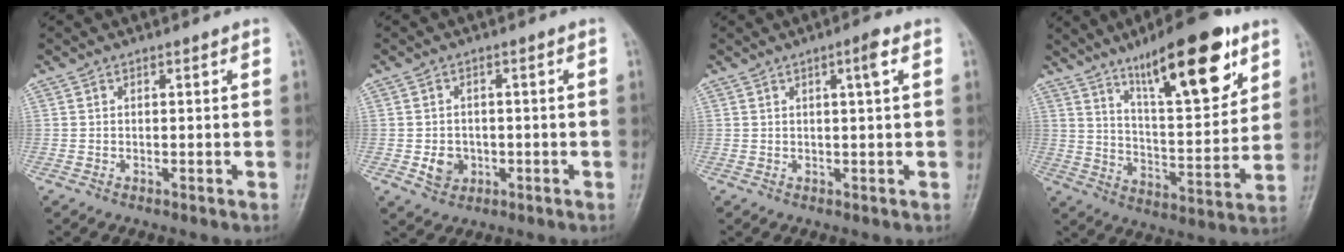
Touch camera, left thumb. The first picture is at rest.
{"total": 4.1, "force": [-1.0, 3.5, 1.9], "torque": [-0.018, 0.004, -0.012]}
{"total": 3.1, "force": [1.1, 0.1, 2.9], "torque": [-0.048, 0.001, 0.018]}
{"total": 19.5, "force": [11.5, 5.9, 14.7], "torque": [-0.190, -0.057, 0.188]}